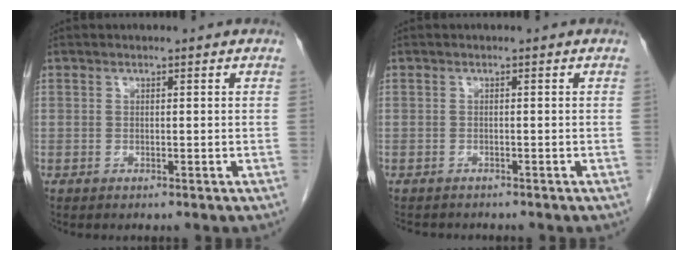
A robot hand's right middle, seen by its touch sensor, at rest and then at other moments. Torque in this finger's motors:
{"motor_torque": [0.01, 0.00, 0.00, 0.00]}